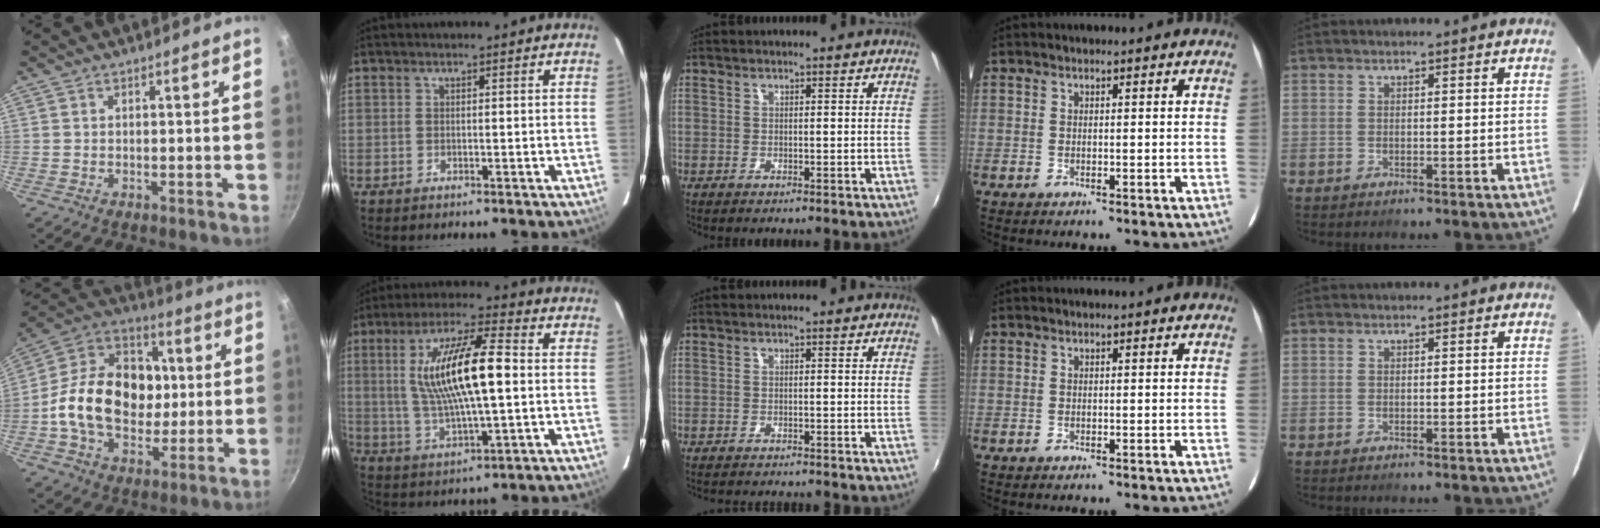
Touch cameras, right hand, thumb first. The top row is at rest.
{"thumb": {"total": 21.9, "force": [-0.6, 16.2, 14.7], "torque": [-0.213, 0.032, -0.024]}, "index": {"total": 16.4, "force": [1.4, 4.1, 15.9], "torque": [-0.297, 0.008, 0.033]}, "middle": {"total": 3.4, "force": [-3.2, 0.4, 1.0], "torque": [-0.028, -0.014, -0.050]}}